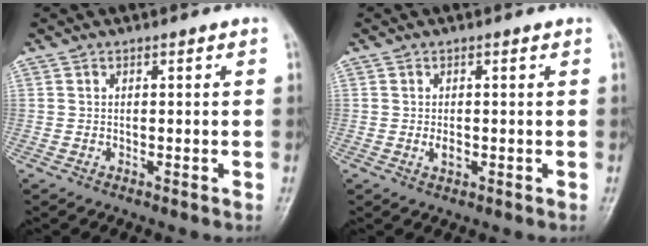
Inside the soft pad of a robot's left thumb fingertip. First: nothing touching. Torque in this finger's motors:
{"motor_torque": [-0.03, 0.07, 0.26, 0.09, 0.00]}